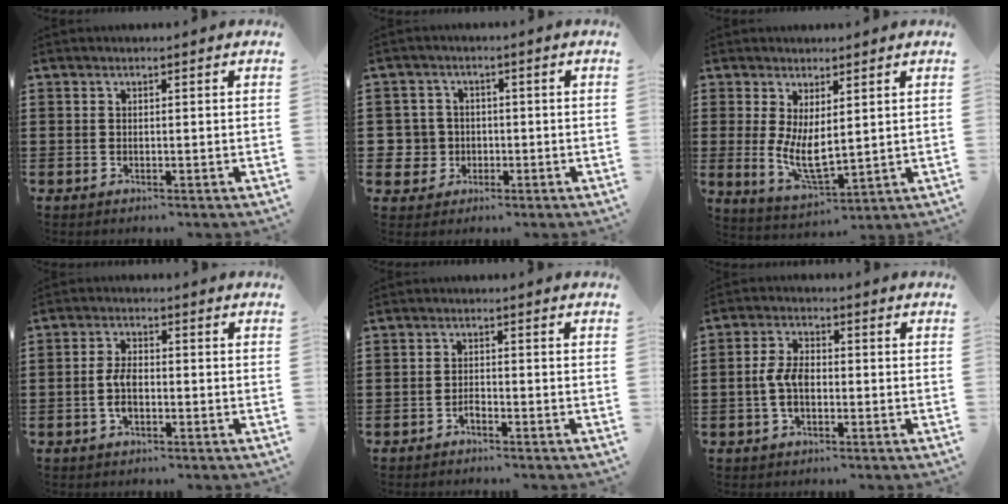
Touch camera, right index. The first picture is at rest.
{"total": 4.6, "force": [-0.8, 4.5, 0.8], "torque": [-0.041, 0.010, -0.018]}
{"total": 6.8, "force": [0.8, 3.0, 6.1], "torque": [-0.109, -0.009, 0.015]}
{"total": 4.1, "force": [-0.8, 1.9, 3.5], "torque": [-0.080, -0.002, -0.018]}
{"total": 1.3, "force": [-1.1, 0.4, 0.6], "torque": [-0.015, -0.003, -0.020]}
{"total": 4.7, "force": [-0.8, 2.4, 4.0], "torque": [-0.101, -0.005, -0.023]}